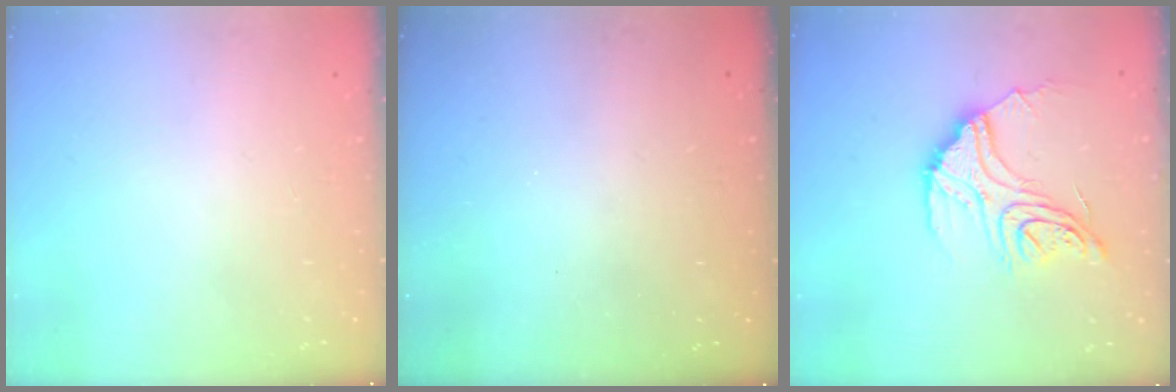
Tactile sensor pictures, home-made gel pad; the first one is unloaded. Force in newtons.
{"total": 3.0, "press": 2.9, "slide": 0.8}
{"total": 17.2, "press": 17.1, "slide": 1.6}